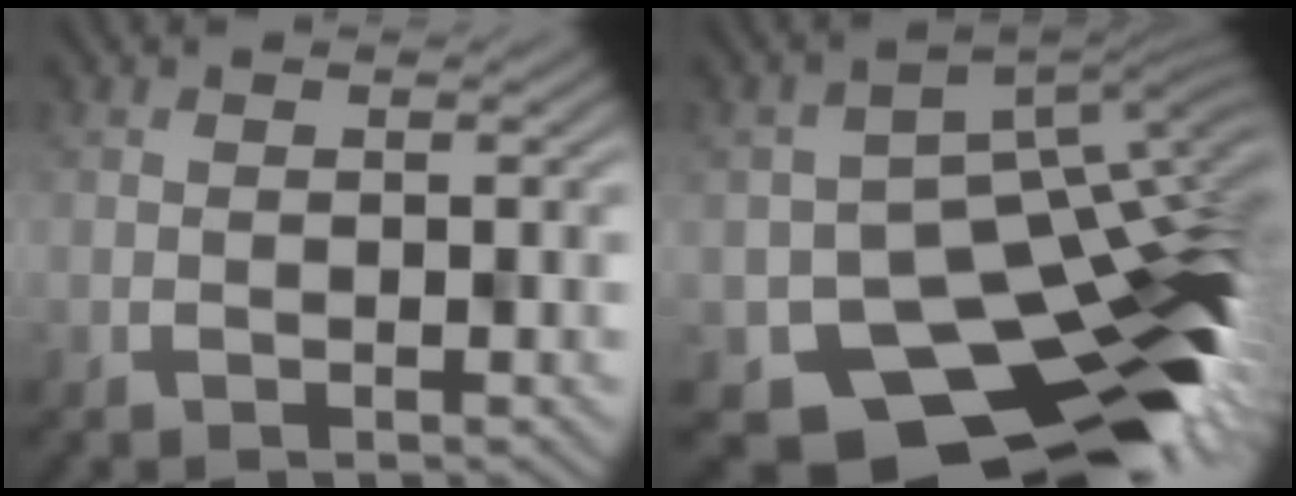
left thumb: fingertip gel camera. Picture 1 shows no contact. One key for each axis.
{"total": 14.0, "fx": -6.3, "fy": 9.4, "fz": 8.3, "tx": -0.111, "ty": -0.057, "tz": -0.071}